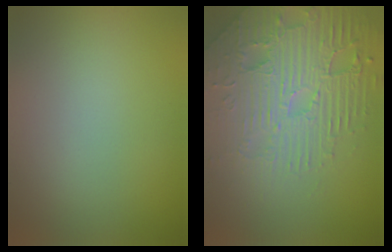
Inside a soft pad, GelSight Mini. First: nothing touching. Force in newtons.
{"total": 7.6, "press": 5.7, "slide": 5.1}